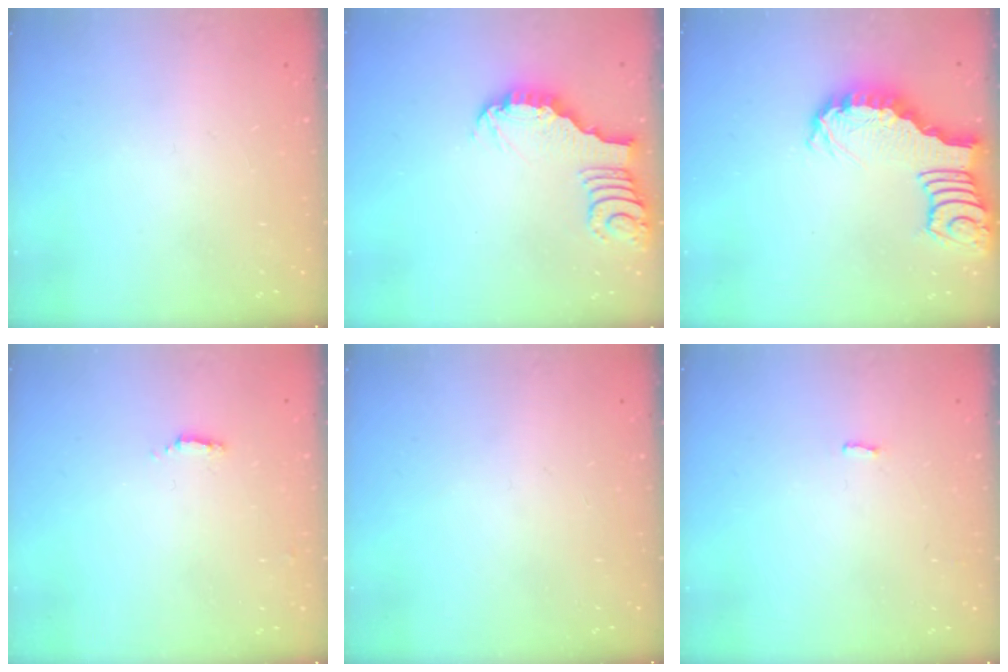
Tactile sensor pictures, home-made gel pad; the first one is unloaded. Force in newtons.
{"total": 3.4, "press": 3.4, "slide": 0.3}
{"total": 3.7, "press": 3.7, "slide": 0.6}
{"total": 2.0, "press": 2.0, "slide": 0.4}
{"total": 0.0}
{"total": 1.6, "press": 1.6, "slide": 0.2}